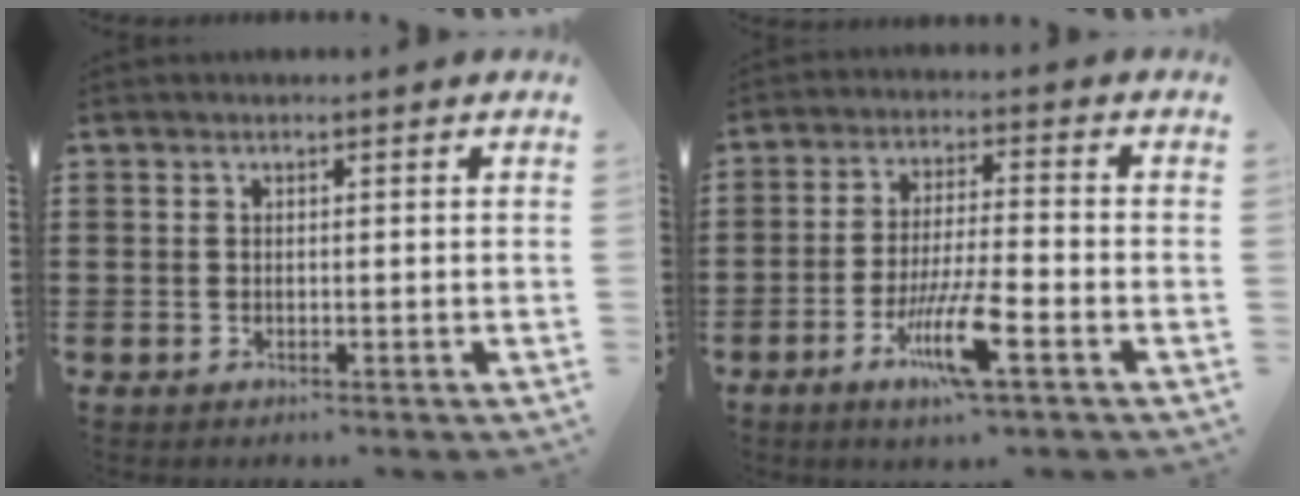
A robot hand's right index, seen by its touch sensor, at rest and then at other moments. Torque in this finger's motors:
{"motor_torque": [2.14, 0.00, 0.59, 0.21]}